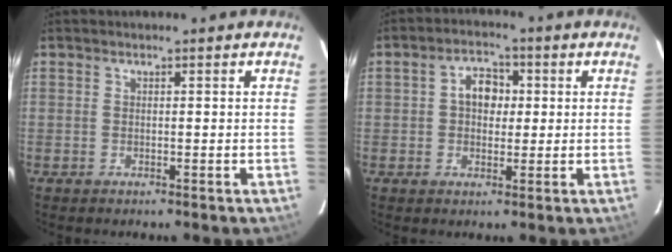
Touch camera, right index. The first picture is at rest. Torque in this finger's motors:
{"motor_torque": [0.65, 0.03, 0.19, 0.07]}